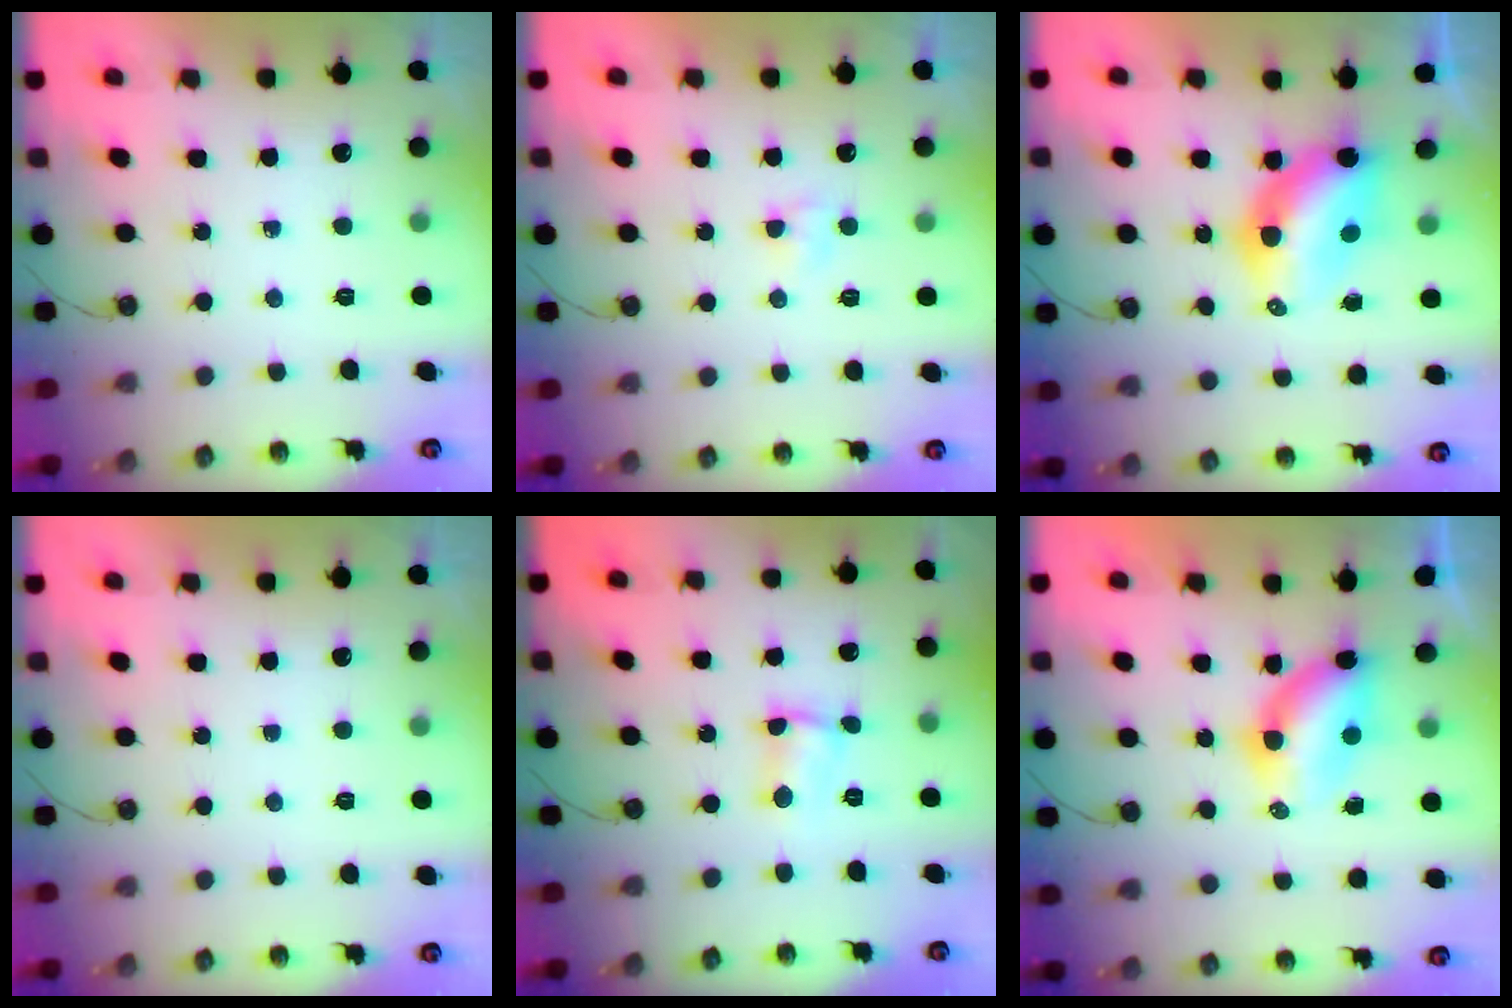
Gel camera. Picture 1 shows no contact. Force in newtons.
{"total": 3.6, "press": 3.6, "slide": 0.5}
{"total": 6.9, "press": 6.9, "slide": 0.6}
{"total": 0.0}
{"total": 4.1, "press": 2.5, "slide": 3.2}
{"total": 7.6, "press": 6.8, "slide": 3.3}